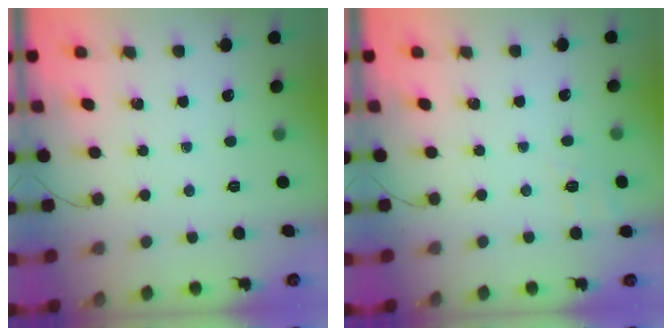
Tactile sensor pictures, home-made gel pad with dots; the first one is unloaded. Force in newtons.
{"total": 9.1, "press": 8.9, "slide": 1.9}